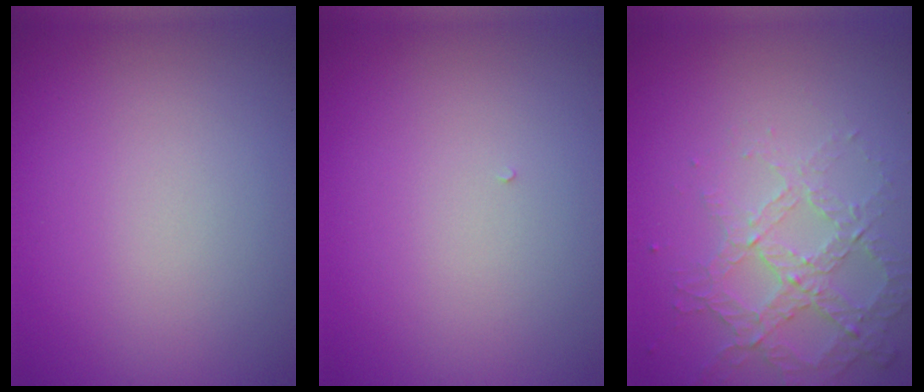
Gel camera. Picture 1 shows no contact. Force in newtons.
{"total": 0.0}
{"total": 4.2, "press": 3.0, "slide": 2.9}